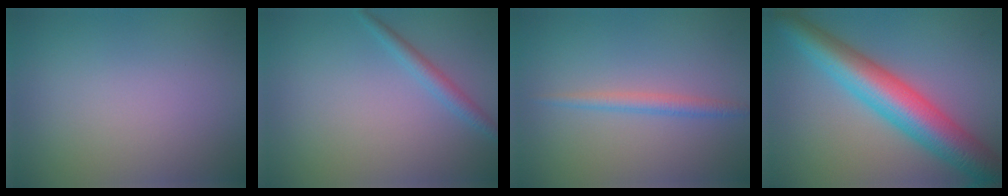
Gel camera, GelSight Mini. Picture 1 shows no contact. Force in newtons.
{"total": 1.6, "press": 1.6, "slide": 0.1}
{"total": 1.6, "press": 1.6, "slide": 0.1}
{"total": 8.9, "press": 8.9, "slide": 0.2}